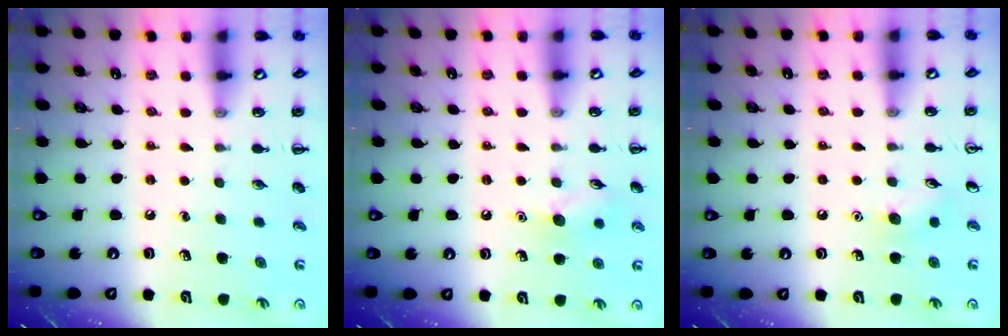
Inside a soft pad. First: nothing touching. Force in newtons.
{"total": 7.5, "press": 7.3, "slide": 1.4}
{"total": 5.4, "press": 5.2, "slide": 1.5}